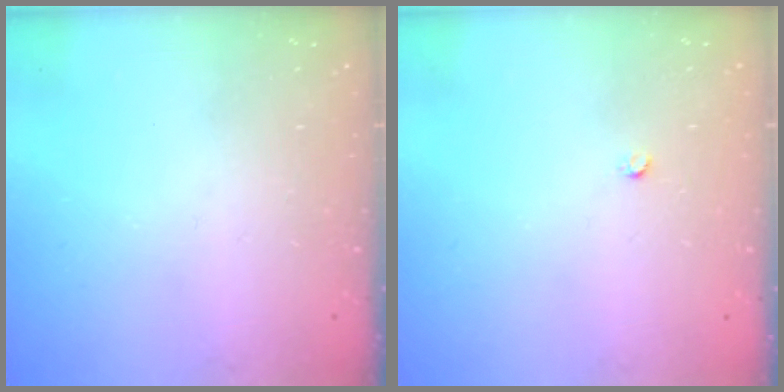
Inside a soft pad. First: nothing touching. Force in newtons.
{"total": 2.2, "press": 2.2, "slide": 0.3}